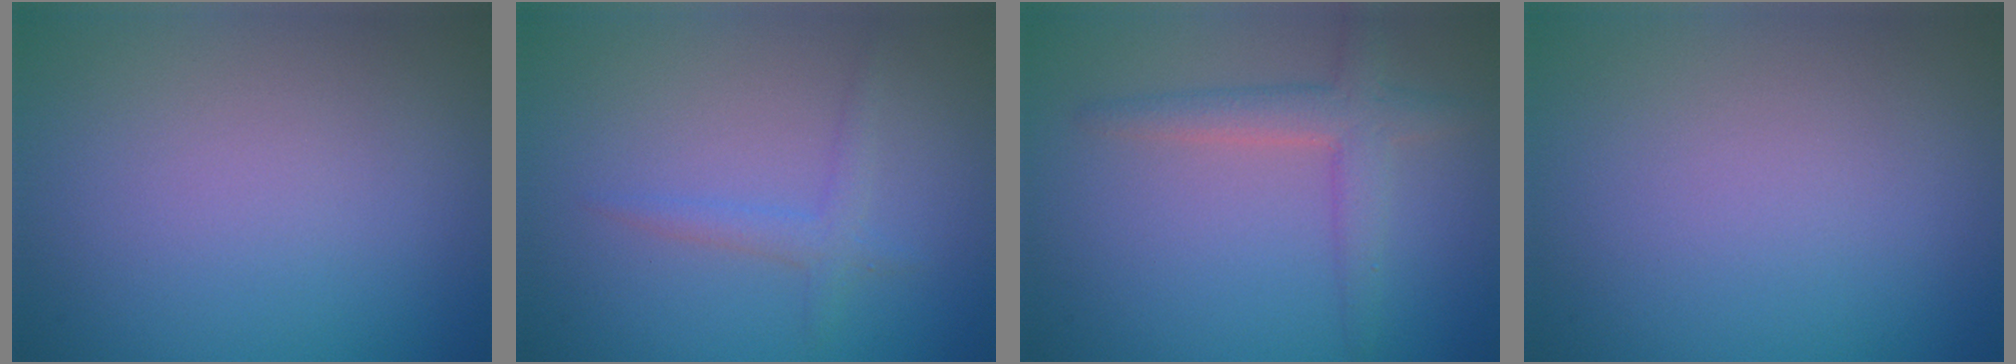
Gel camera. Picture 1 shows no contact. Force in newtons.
{"total": 1.5, "press": 1.5, "slide": 0.1}
{"total": 3.2, "press": 3.2, "slide": 0.2}
{"total": 0.0}